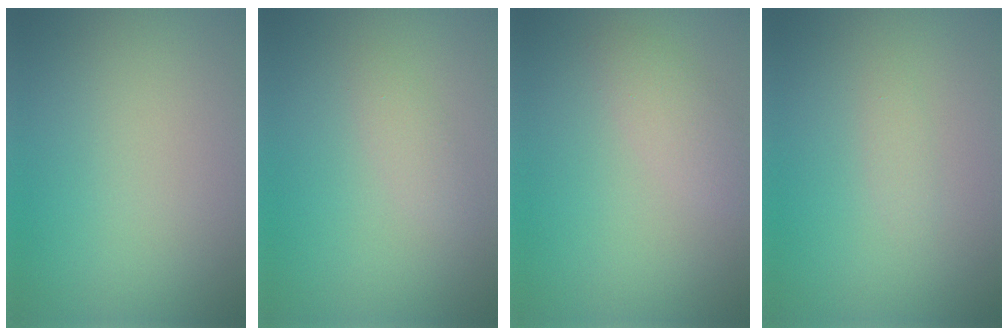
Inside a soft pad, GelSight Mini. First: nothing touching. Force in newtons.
{"total": 1.2, "press": 1.2, "slide": 0.1}
{"total": 2.0, "press": 2.0, "slide": 0.1}
{"total": 0.8, "press": 0.8, "slide": 0.0}